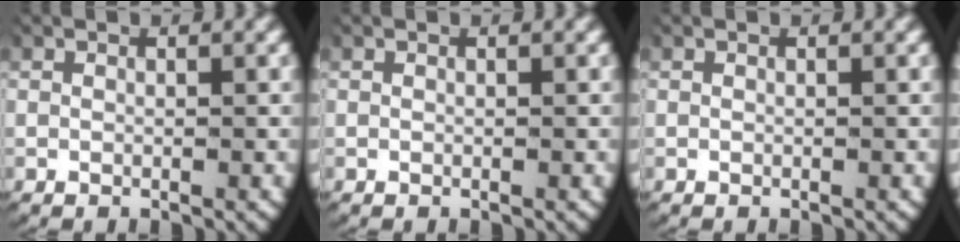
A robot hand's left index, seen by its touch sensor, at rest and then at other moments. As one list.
[{"total": 0.0}, {"total": 0.0}]